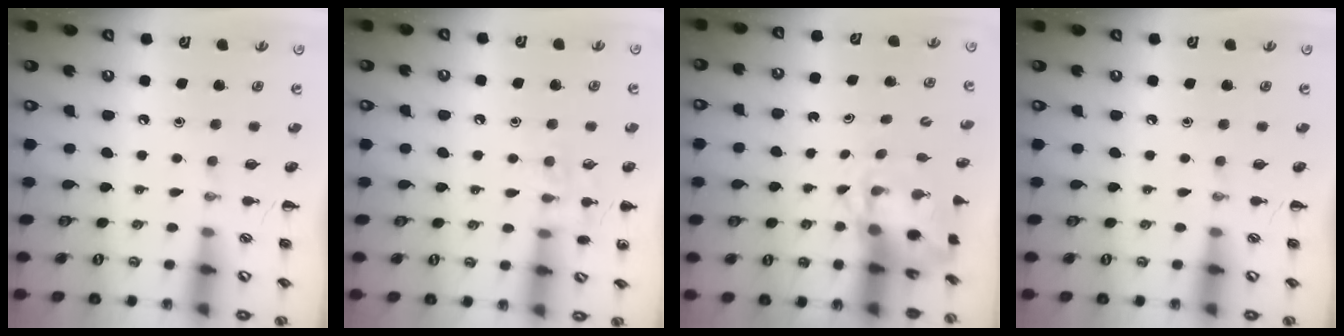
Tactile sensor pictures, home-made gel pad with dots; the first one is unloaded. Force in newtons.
{"total": 9.1, "press": 9.0, "slide": 1.5}
{"total": 4.8, "press": 4.8, "slide": 0.7}
{"total": 0.0}